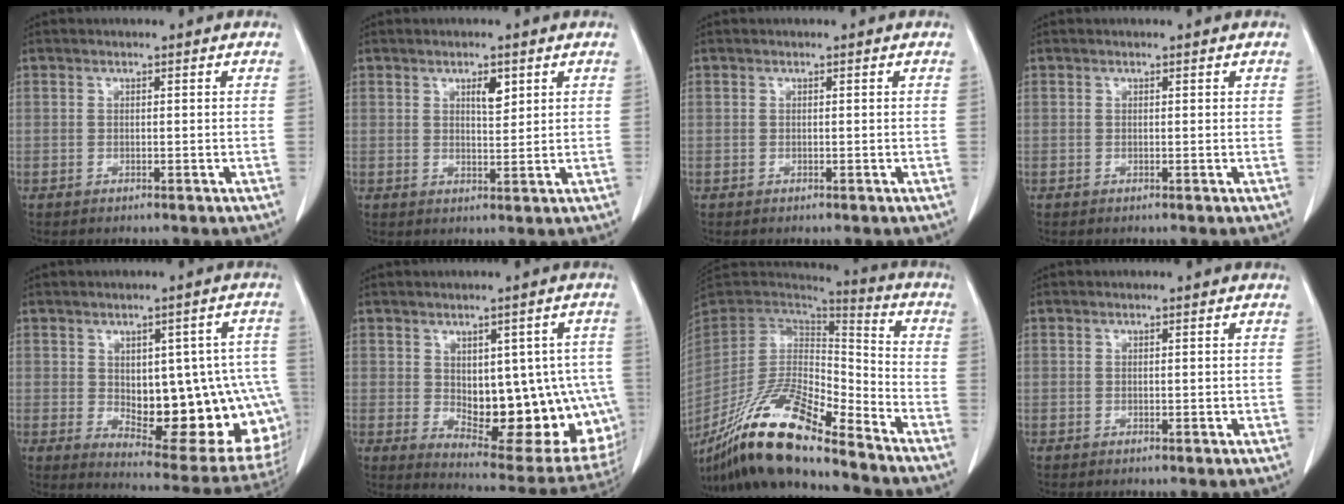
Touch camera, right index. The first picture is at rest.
{"total": 2.9, "force": [1.5, 1.0, 2.3], "torque": [-0.039, -0.003, 0.026]}
{"total": 0.0}
{"total": 0.0}
{"total": 20.8, "force": [-2.3, 8.7, 18.8], "torque": [-0.167, 0.018, 0.004]}
{"total": 18.2, "force": [-1.8, 8.5, 16.0], "torque": [-0.156, 0.010, 0.007]}
{"total": 19.4, "force": [-14.9, 3.1, 12.0], "torque": [-0.245, -0.011, -0.281]}
{"total": 0.0}